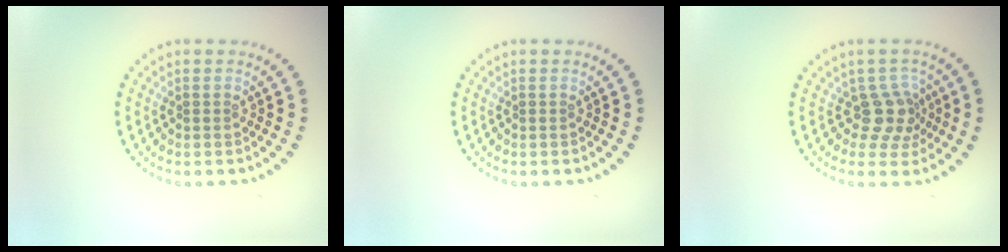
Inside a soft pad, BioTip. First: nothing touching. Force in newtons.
{"total": 0.0}
{"total": 2.8, "press": 2.1, "slide": 1.8}